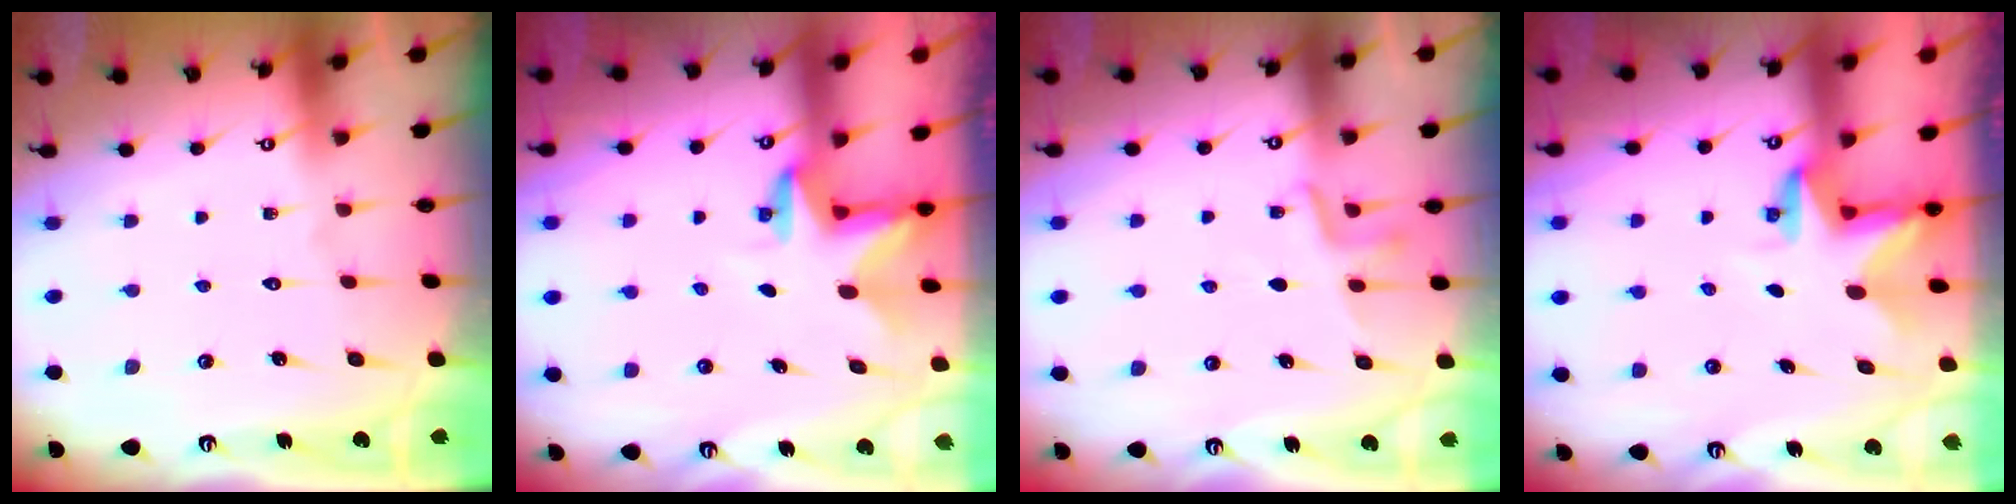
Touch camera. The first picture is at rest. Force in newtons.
{"total": 2.9, "press": 2.9, "slide": 0.2}
{"total": 5.6, "press": 5.5, "slide": 1.2}
{"total": 2.8, "press": 2.8, "slide": 0.3}